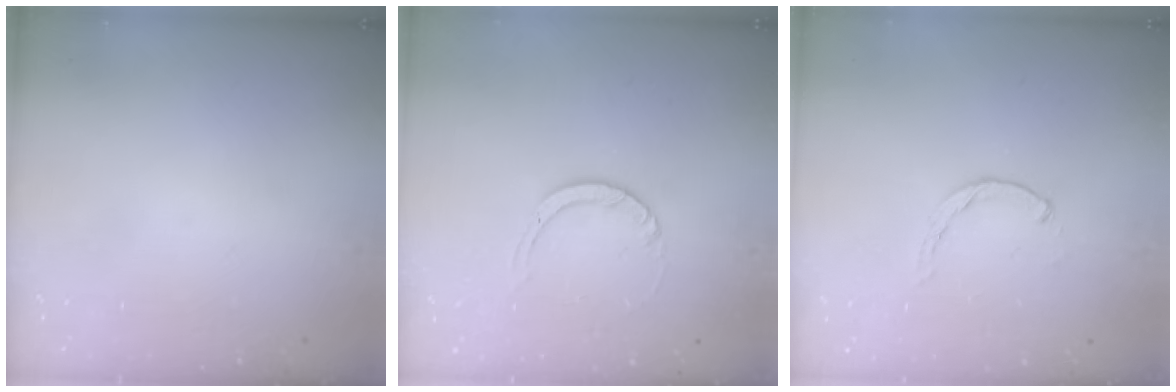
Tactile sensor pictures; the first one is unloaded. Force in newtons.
{"total": 3.0, "press": 3.0, "slide": 0.3}
{"total": 0.0}